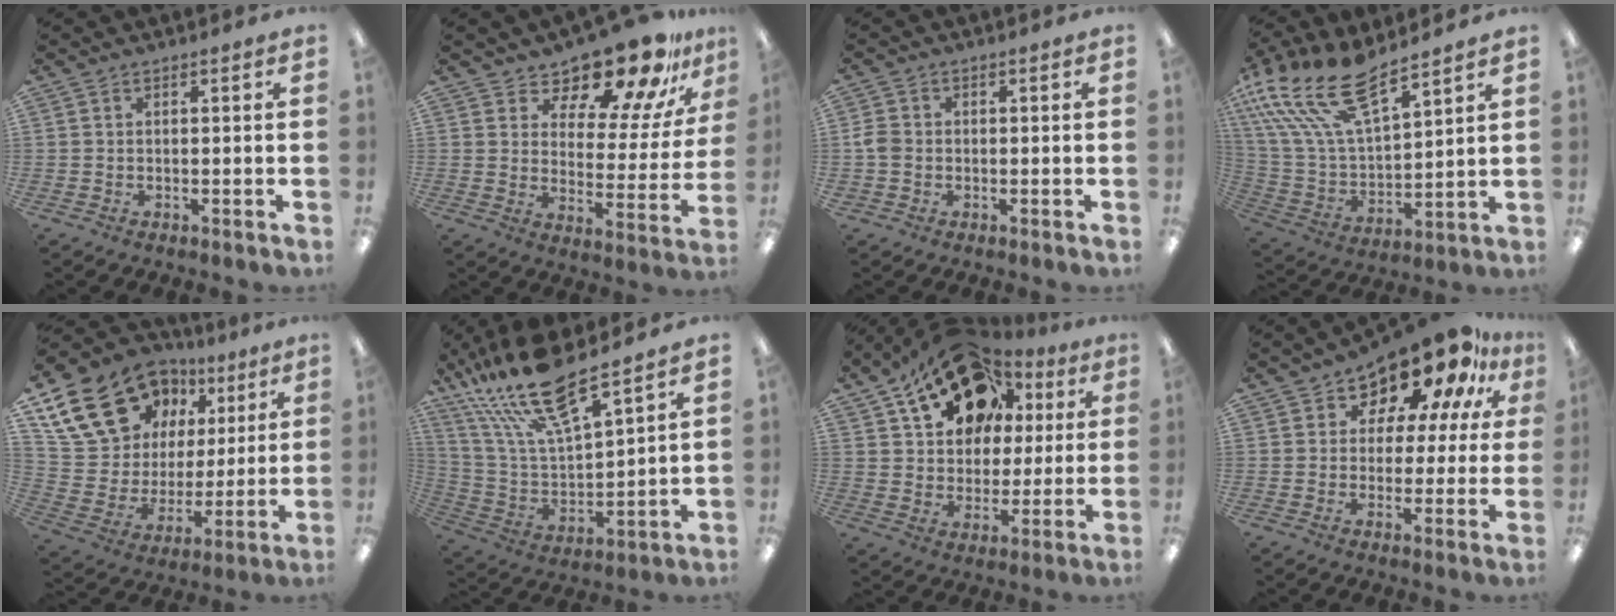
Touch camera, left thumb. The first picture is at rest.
{"total": 16.4, "force": [14.3, 4.6, 6.7], "torque": [-0.107, -0.119, 0.241]}
{"total": 3.5, "force": [-0.2, 3.2, 1.4], "torque": [-0.026, 0.009, -0.003]}
{"total": 19.6, "force": [13.6, 7.2, 12.2], "torque": [-0.284, -0.083, 0.242]}
{"total": 21.0, "force": [13.3, 13.6, 8.9], "torque": [-0.169, -0.068, 0.260]}
{"total": 19.1, "force": [15.2, 4.3, 10.9], "torque": [-0.241, -0.087, 0.267]}
{"total": 20.3, "force": [12.1, 13.1, 9.8], "torque": [-0.167, -0.053, 0.216]}
{"total": 14.6, "force": [11.4, 6.8, 6.0], "torque": [-0.106, -0.089, 0.199]}